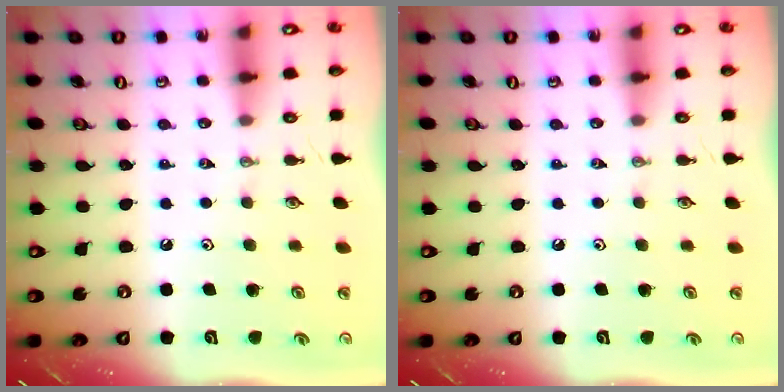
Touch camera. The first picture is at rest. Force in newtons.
{"total": 0.0}